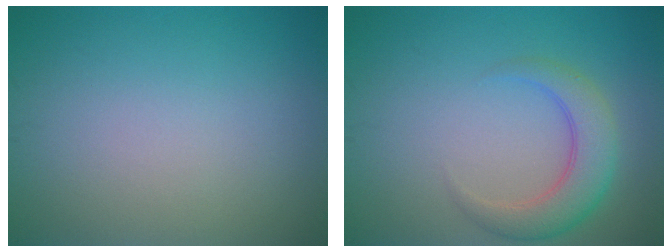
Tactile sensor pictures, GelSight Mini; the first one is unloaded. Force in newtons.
{"total": 4.1, "press": 4.1, "slide": 0.3}